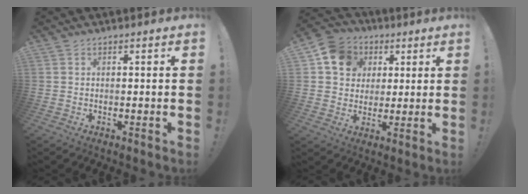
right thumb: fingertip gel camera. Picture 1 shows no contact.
{"total": 11.9, "force": [3.8, 10.3, 4.6], "torque": [-0.053, -0.012, 0.076]}